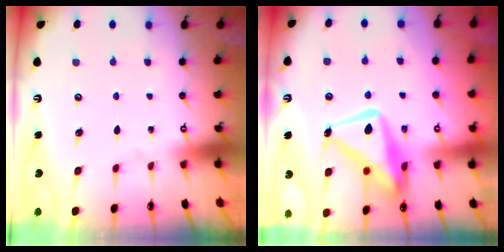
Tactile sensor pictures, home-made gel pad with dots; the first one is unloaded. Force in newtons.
{"total": 14.9, "press": 14.8, "slide": 1.7}